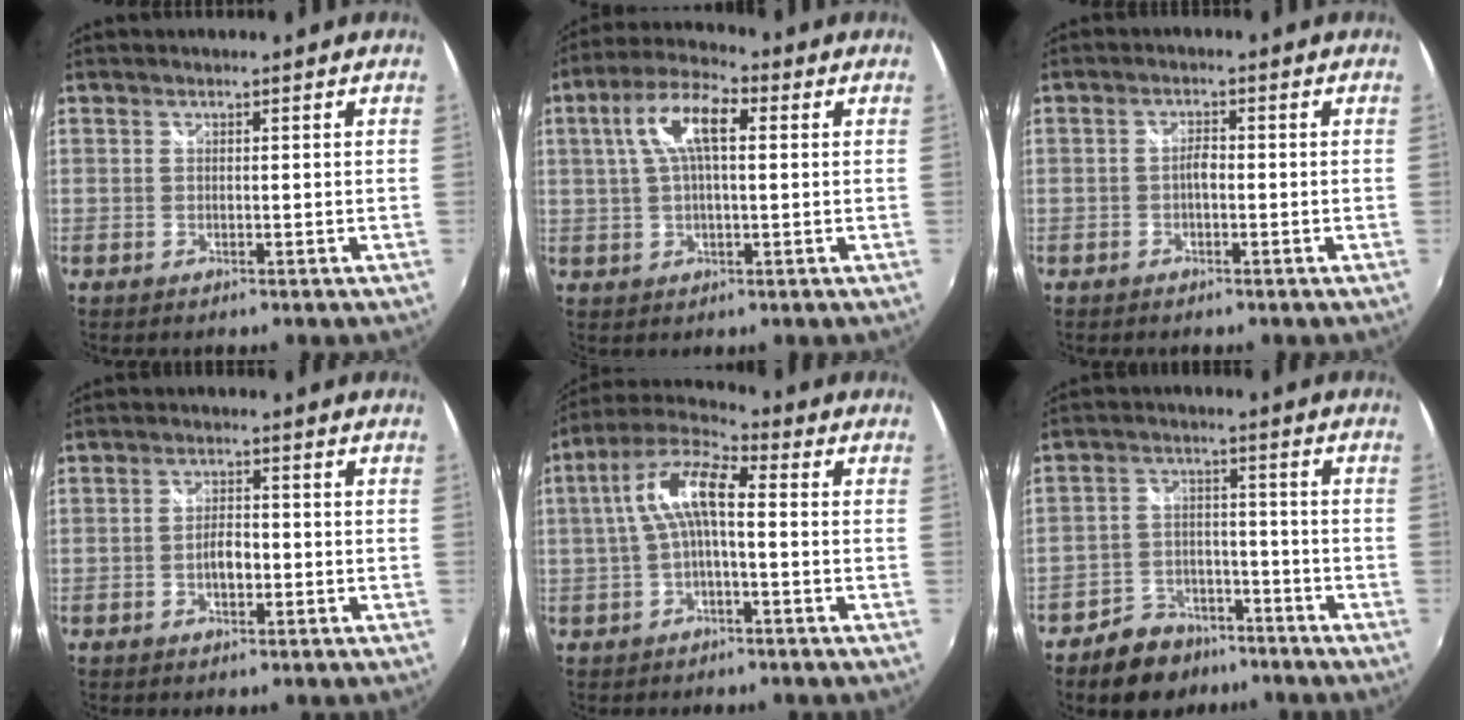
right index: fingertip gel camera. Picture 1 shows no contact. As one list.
[{"total": 9.7, "force": [2.3, 3.6, 8.7], "torque": [-0.168, 0.024, 0.038]}, {"total": 1.8, "force": [-0.6, 0.7, 1.5], "torque": [-0.030, 0.005, -0.013]}, {"total": 3.6, "force": [-1.1, 1.7, 3.0], "torque": [-0.054, 0.003, -0.017]}, {"total": 9.8, "force": [0.0, 3.1, 9.3], "torque": [-0.191, 0.025, -0.003]}, {"total": 9.9, "force": [-7.2, 6.2, 2.7], "torque": [-0.067, 0.016, -0.103]}]